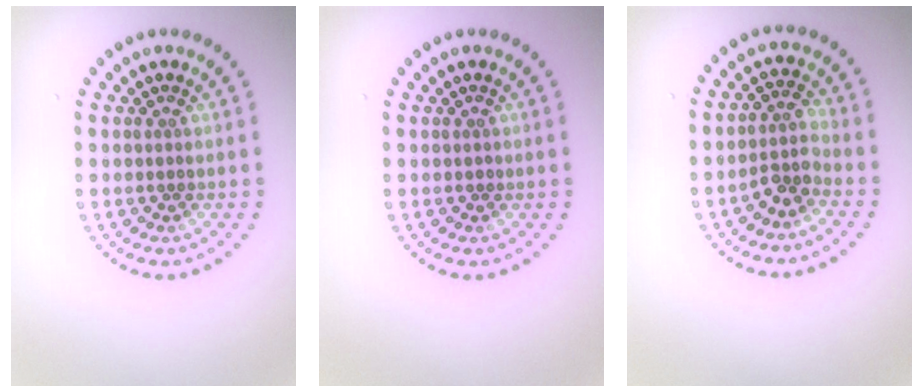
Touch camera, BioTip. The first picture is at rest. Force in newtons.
{"total": 0.5, "press": 0.5, "slide": 0.2}
{"total": 2.5, "press": 2.0, "slide": 1.6}